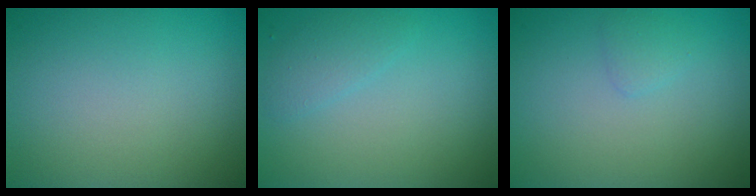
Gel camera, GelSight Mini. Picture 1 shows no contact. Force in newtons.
{"total": 1.3, "press": 1.3, "slide": 0.0}
{"total": 0.8, "press": 0.8, "slide": 0.1}